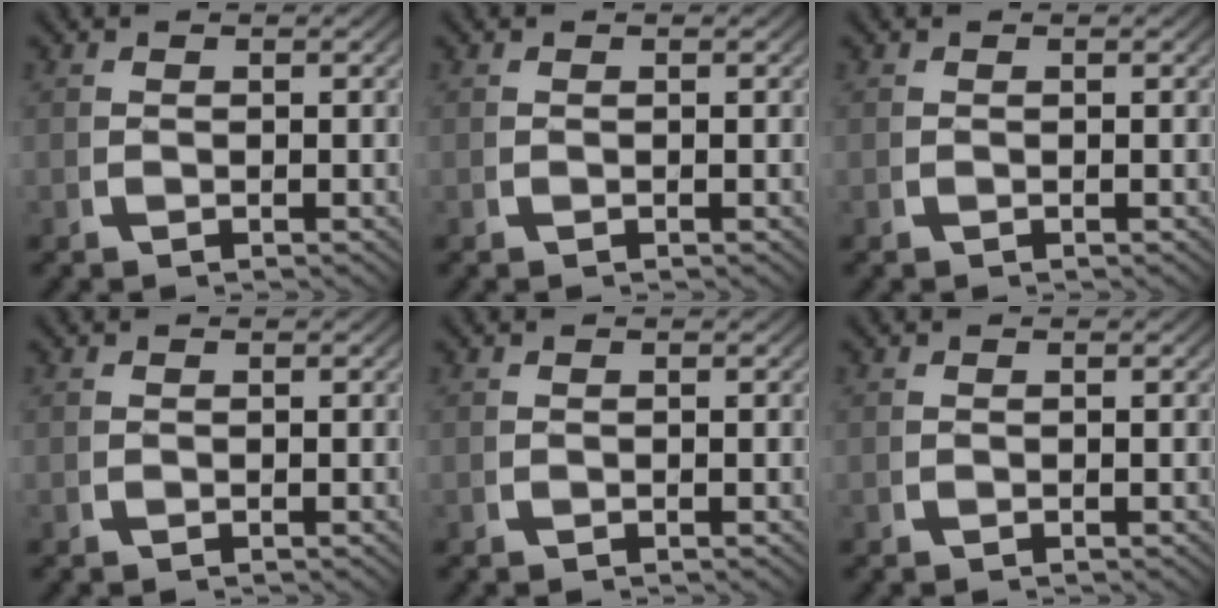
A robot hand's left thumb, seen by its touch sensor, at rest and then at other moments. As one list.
[{"total": 0.0}, {"total": 0.0}, {"total": 0.0}, {"total": 0.0}, {"total": 0.0}]